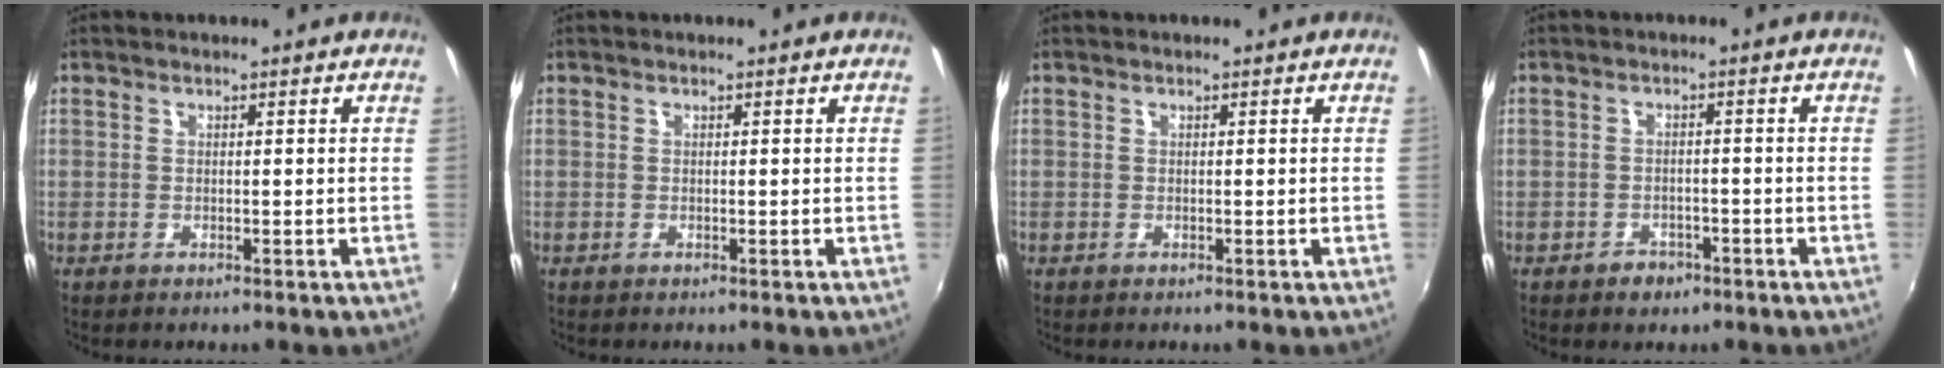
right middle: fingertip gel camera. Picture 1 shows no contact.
{"total": 0.0}
{"total": 0.0}
{"total": 3.2, "force": [-2.1, 2.3, 0.7], "torque": [-0.023, 0.005, -0.027]}